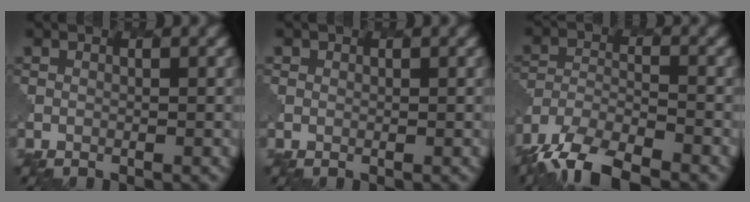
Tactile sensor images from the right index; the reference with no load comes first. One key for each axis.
{"total": 0.6, "fx": 0.2, "fy": 0.5, "fz": 0.0, "tx": -0.001, "ty": -0.002, "tz": 0.005}
{"total": 8.3, "fx": -6.8, "fy": 2.8, "fz": 3.9, "tx": -0.072, "ty": -0.020, "tz": -0.125}